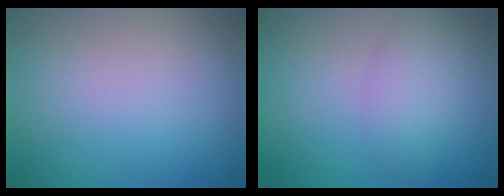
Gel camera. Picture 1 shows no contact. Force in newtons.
{"total": 2.7, "press": 2.7, "slide": 0.0}